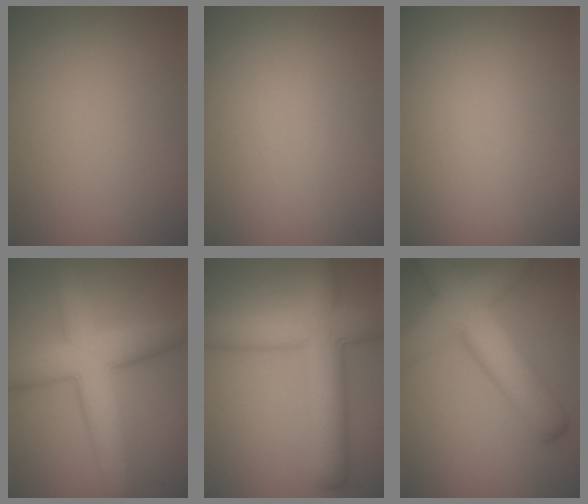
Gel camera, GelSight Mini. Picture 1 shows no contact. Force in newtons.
{"total": 0.0}
{"total": 0.0}
{"total": 7.4, "press": 7.3, "slide": 0.4}
{"total": 7.7, "press": 7.7, "slide": 0.2}
{"total": 8.8, "press": 8.8, "slide": 0.4}